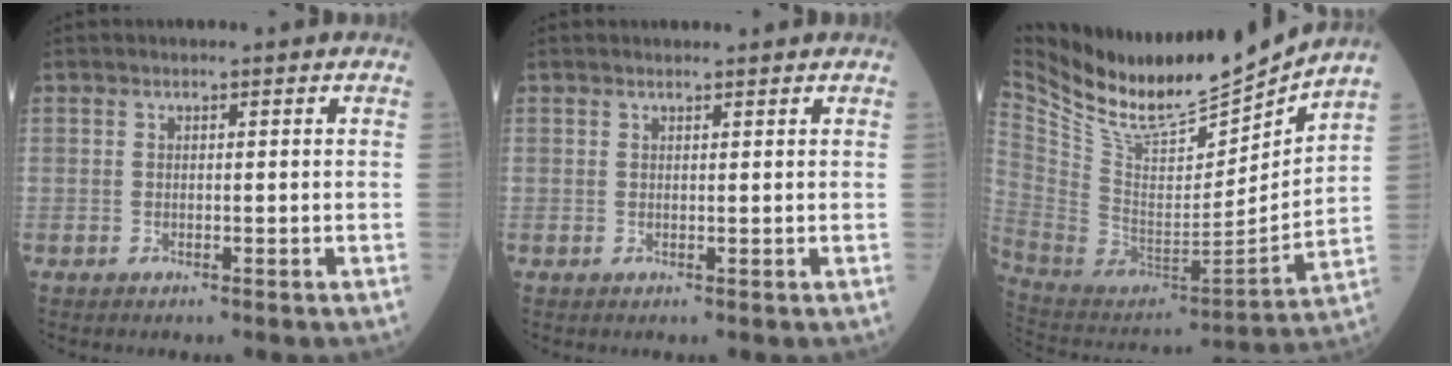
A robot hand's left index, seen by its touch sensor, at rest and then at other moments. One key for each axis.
{"total": 1.5, "fx": 1.5, "fy": 0.0, "fz": 0.3, "tx": -0.005, "ty": 0.007, "tz": 0.022}
{"total": 21.8, "fx": 19.2, "fy": 3.3, "fz": 9.8, "tx": -0.198, "ty": -0.038, "tz": 0.340}